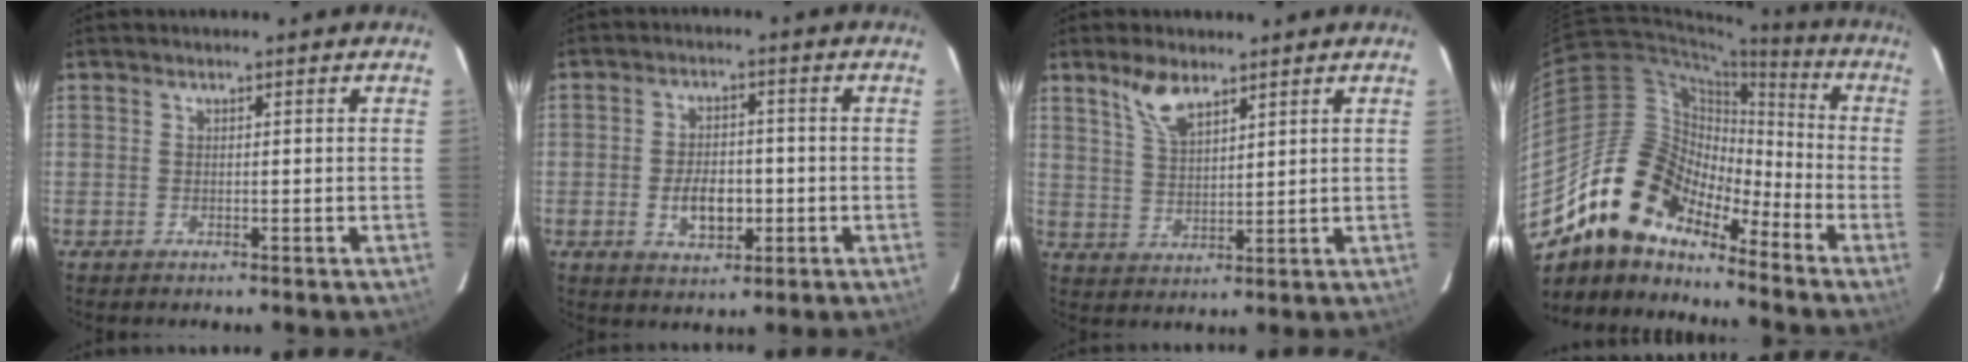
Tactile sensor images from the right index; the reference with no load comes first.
{"total": 6.9, "force": [-1.7, 4.1, 5.2], "torque": [-0.099, 0.002, -0.020]}
{"total": 6.3, "force": [4.4, 2.5, 3.8], "torque": [-0.071, 0.005, 0.091]}
{"total": 15.8, "force": [-12.4, 7.3, 6.7], "torque": [-0.123, 0.016, -0.238]}